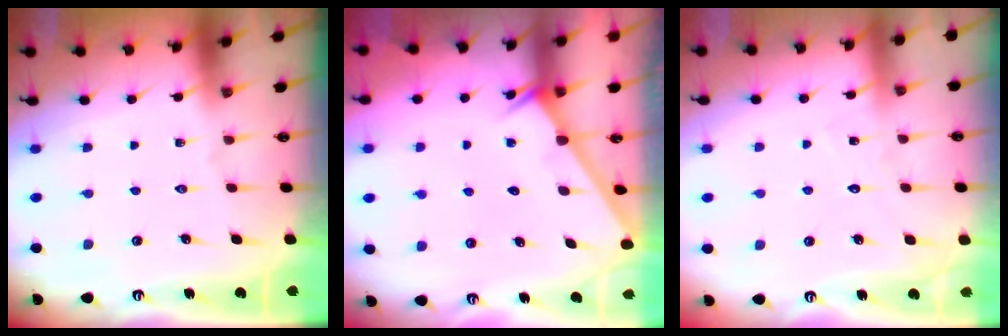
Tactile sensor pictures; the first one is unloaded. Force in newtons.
{"total": 1.4, "press": 1.4, "slide": 0.1}
{"total": 6.3, "press": 6.3, "slide": 0.5}